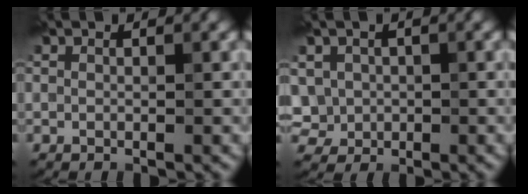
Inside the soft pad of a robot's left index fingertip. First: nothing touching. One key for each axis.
{"total": 4.0, "fx": 0.1, "fy": 3.5, "fz": 2.0, "tx": -0.044, "ty": 0.007, "tz": 0.002}